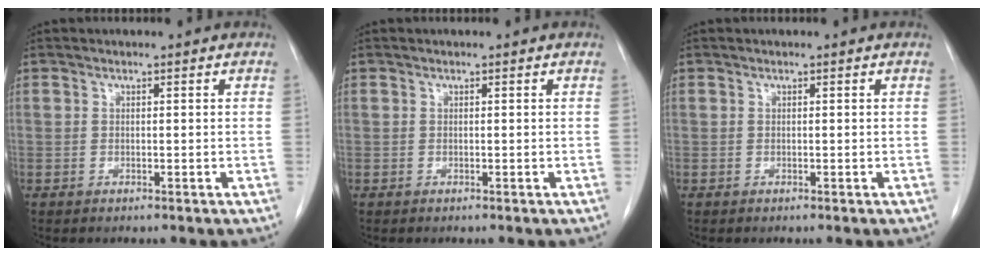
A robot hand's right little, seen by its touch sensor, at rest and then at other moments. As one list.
[{"total": 0.0}, {"total": 0.0}]